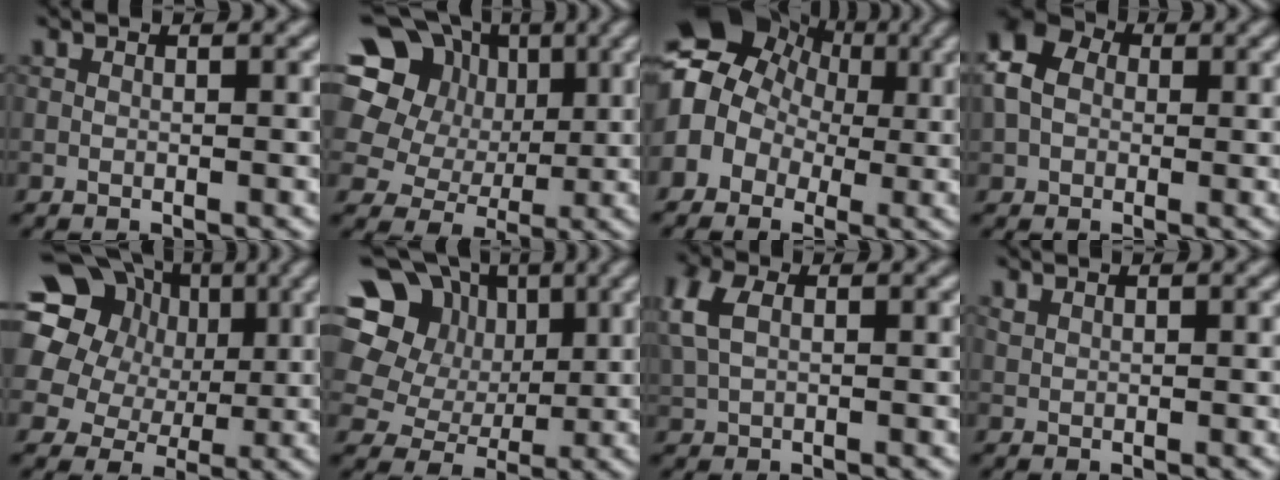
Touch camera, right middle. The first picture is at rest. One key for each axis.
{"total": 17.5, "fx": 5.9, "fy": 14.8, "fz": 7.4, "tx": -0.183, "ty": 0.045, "tz": 0.098}
{"total": 10.2, "fx": 1.0, "fy": 8.7, "fz": 5.2, "tx": -0.090, "ty": 0.011, "tz": -0.021}
{"total": 6.4, "fx": 0.9, "fy": 5.2, "fz": 3.8, "tx": -0.102, "ty": 0.024, "tz": -0.001}
{"total": 20.8, "fx": 7.5, "fy": 17.3, "fz": 8.8, "tx": -0.211, "ty": 0.045, "tz": 0.117}
{"total": 15.5, "fx": 4.9, "fy": 13.0, "fz": 7.0, "tx": -0.171, "ty": 0.053, "tz": 0.075}
{"total": 3.8, "fx": 1.0, "fy": 2.4, "fz": 2.7, "tx": -0.073, "ty": 0.010, "tz": 0.018}
{"total": 0.6, "fx": 0.6, "fy": 0.2, "fz": 0.2, "tx": -0.007, "ty": 0.001, "tz": 0.016}